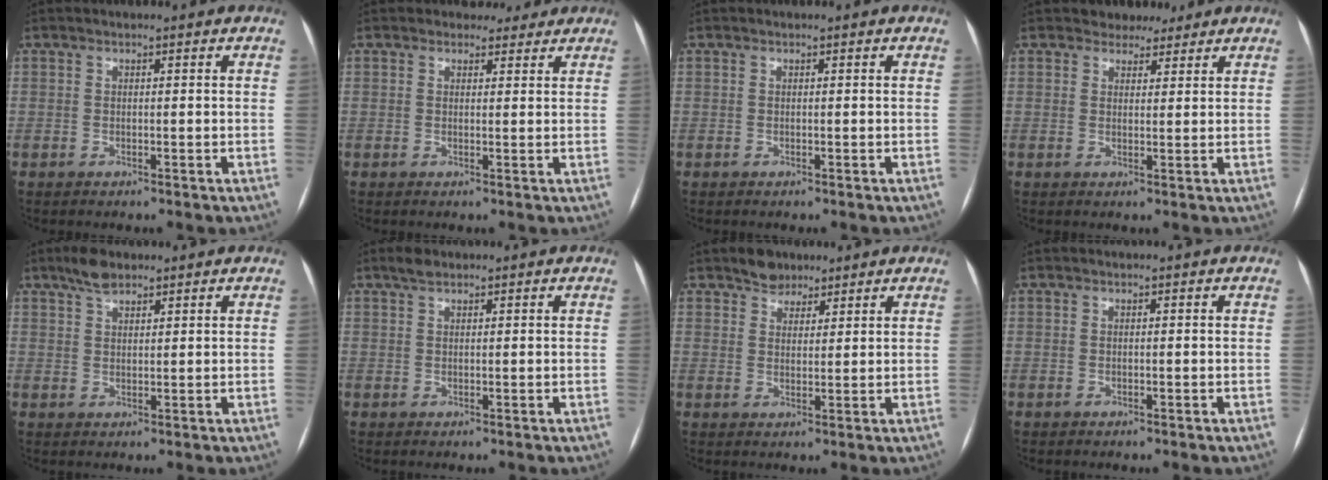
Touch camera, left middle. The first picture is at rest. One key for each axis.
{"total": 2.7, "fx": 2.3, "fy": 1.4, "fz": 0.0, "tx": 0.005, "ty": 0.003, "tz": 0.025}
{"total": 0.0}
{"total": 3.5, "fx": 2.9, "fy": 1.9, "fz": 0.3, "tx": 0.000, "ty": 0.005, "tz": 0.040}
{"total": 3.6, "fx": 2.8, "fy": 1.4, "fz": 1.9, "tx": -0.041, "ty": 0.011, "tz": 0.051}
{"total": 1.8, "fx": 1.4, "fy": 0.7, "fz": 0.9, "tx": -0.021, "ty": 0.012, "tz": 0.027}
{"total": 3.8, "fx": 3.0, "fy": 2.3, "fz": 0.7, "tx": -0.010, "ty": 0.006, "tz": 0.048}
{"total": 0.0}